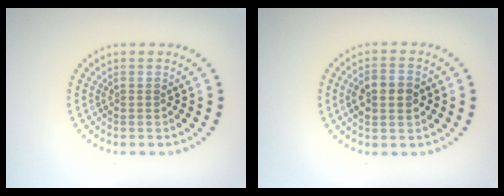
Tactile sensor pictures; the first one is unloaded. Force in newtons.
{"total": 3.6, "press": 3.6, "slide": 0.2}